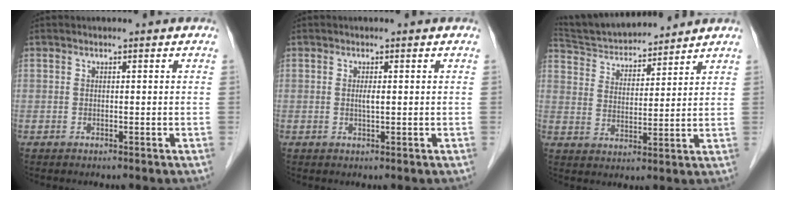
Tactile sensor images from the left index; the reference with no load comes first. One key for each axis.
{"total": 1.1, "fx": 0.1, "fy": 0.0, "fz": 1.1, "tx": -0.025, "ty": -0.003, "tz": 0.002}
{"total": 13.0, "fx": 12.2, "fy": 2.2, "fz": 3.7, "tx": -0.069, "ty": 0.022, "tz": 0.213}